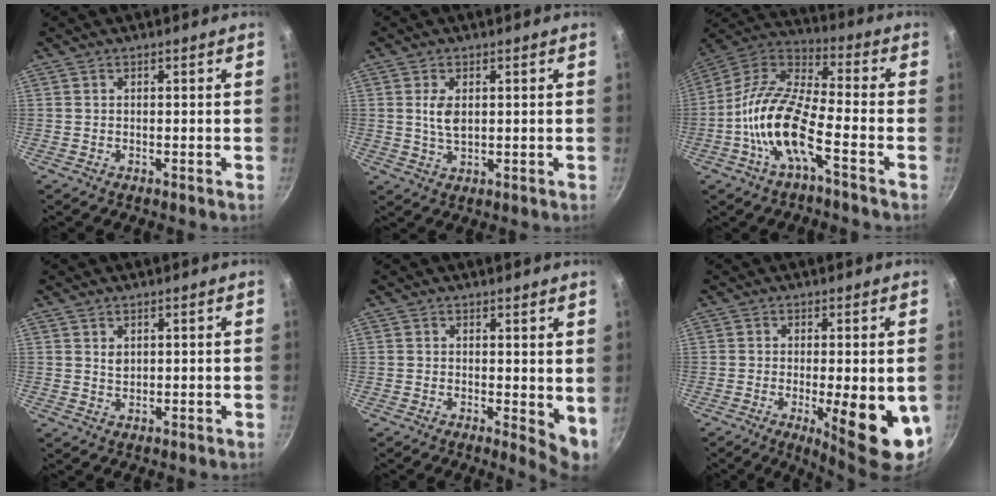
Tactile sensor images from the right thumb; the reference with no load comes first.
{"total": 4.2, "force": [0.9, 2.1, 3.4], "torque": [-0.065, -0.011, 0.021]}
{"total": 15.0, "force": [-5.6, 4.9, 13.0], "torque": [-0.253, 0.048, -0.127]}
{"total": 1.7, "force": [0.9, 1.0, 1.1], "torque": [-0.016, -0.007, 0.019]}
{"total": 5.1, "force": [0.7, 2.3, 4.6], "torque": [-0.052, -0.010, 0.009]}
{"total": 13.6, "force": [-3.2, 3.8, 12.6], "torque": [-0.153, -0.005, -0.033]}